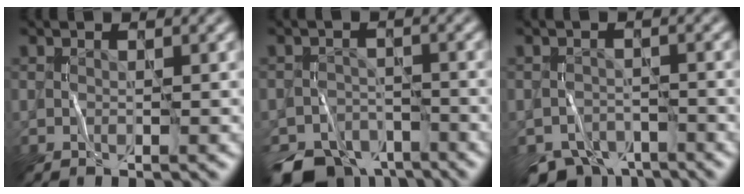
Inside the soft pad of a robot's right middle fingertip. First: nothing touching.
{"total": 7.2, "force": [-5.7, 3.6, 2.4], "torque": [-0.035, -0.017, -0.102]}
{"total": 4.8, "force": [-4.1, 2.1, 1.5], "torque": [-0.019, -0.013, -0.076]}